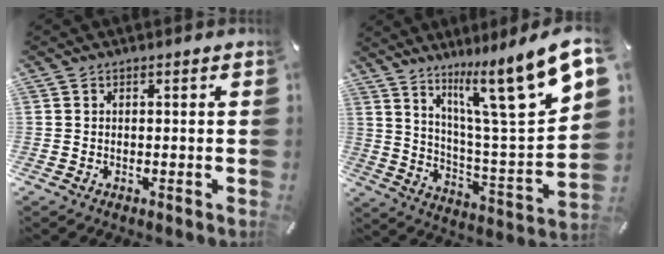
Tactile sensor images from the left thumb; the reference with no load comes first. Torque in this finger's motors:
{"motor_torque": [2.63, 2.33, 1.39, -1.38, 0.22]}